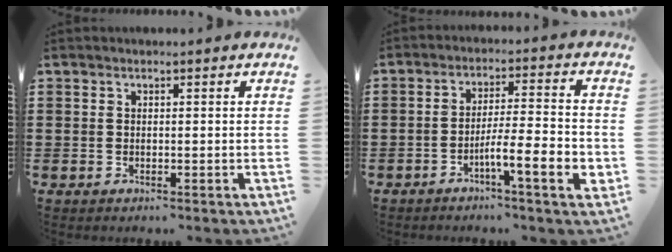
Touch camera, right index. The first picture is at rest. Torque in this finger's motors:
{"motor_torque": [0.73, -0.55, 0.61, 0.13]}